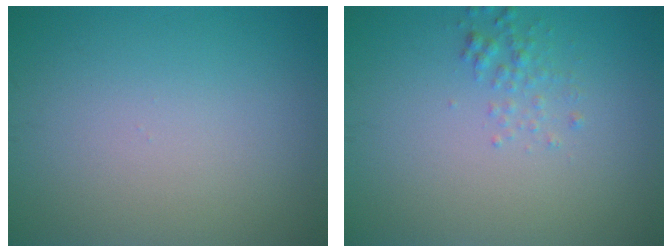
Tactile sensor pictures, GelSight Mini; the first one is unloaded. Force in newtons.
{"total": 1.3, "press": 1.3, "slide": 0.0}